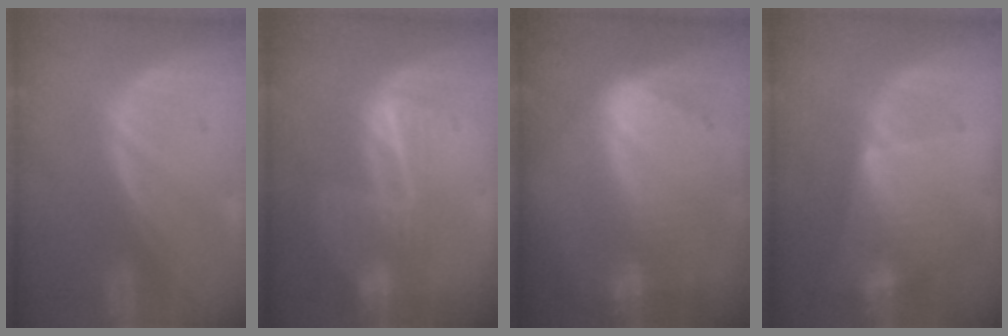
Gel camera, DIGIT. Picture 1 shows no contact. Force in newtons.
{"total": 6.6, "press": 5.6, "slide": 3.5}
{"total": 10.0, "press": 8.5, "slide": 5.2}
{"total": 6.4, "press": 6.3, "slide": 0.7}